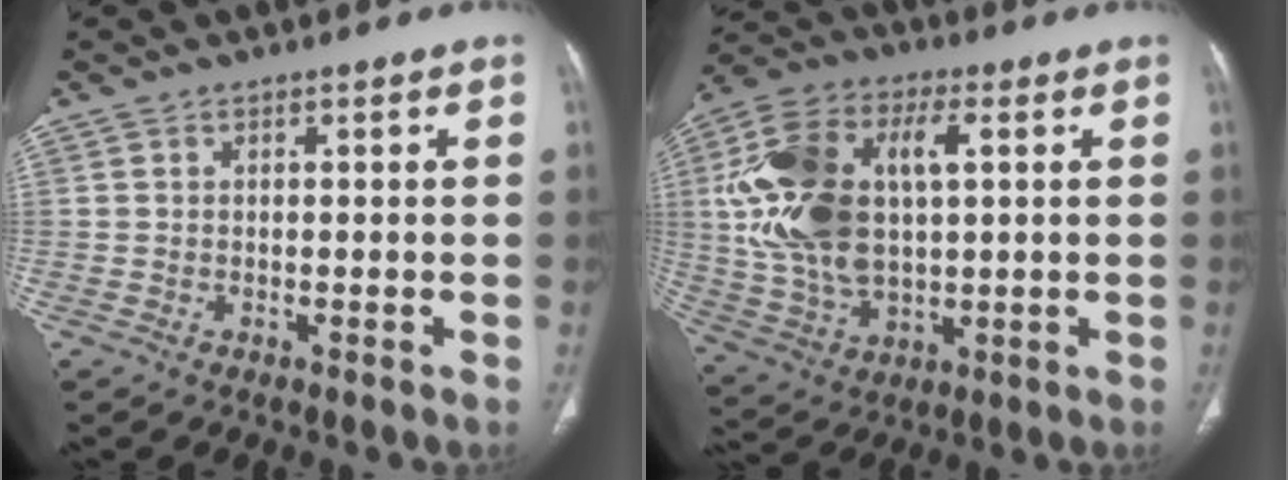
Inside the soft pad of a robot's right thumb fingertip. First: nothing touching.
{"total": 20.8, "force": [3.5, 11.4, 17.0], "torque": [-0.337, 0.009, 0.066]}